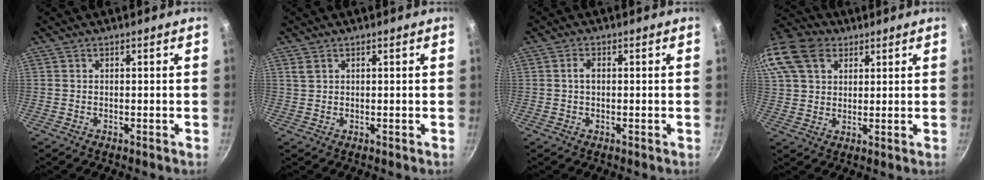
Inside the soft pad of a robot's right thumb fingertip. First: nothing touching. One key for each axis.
{"total": 1.6, "fx": 0.8, "fy": 1.1, "fz": 0.8, "tx": -0.014, "ty": 0.001, "tz": 0.018}
{"total": 2.0, "fx": 0.2, "fy": 1.3, "fz": 1.5, "tx": -0.025, "ty": 0.006, "tz": 0.002}
{"total": 20.2, "fx": 9.2, "fy": 14.5, "fz": 10.5, "tx": -0.247, "ty": 0.038, "tz": 0.168}